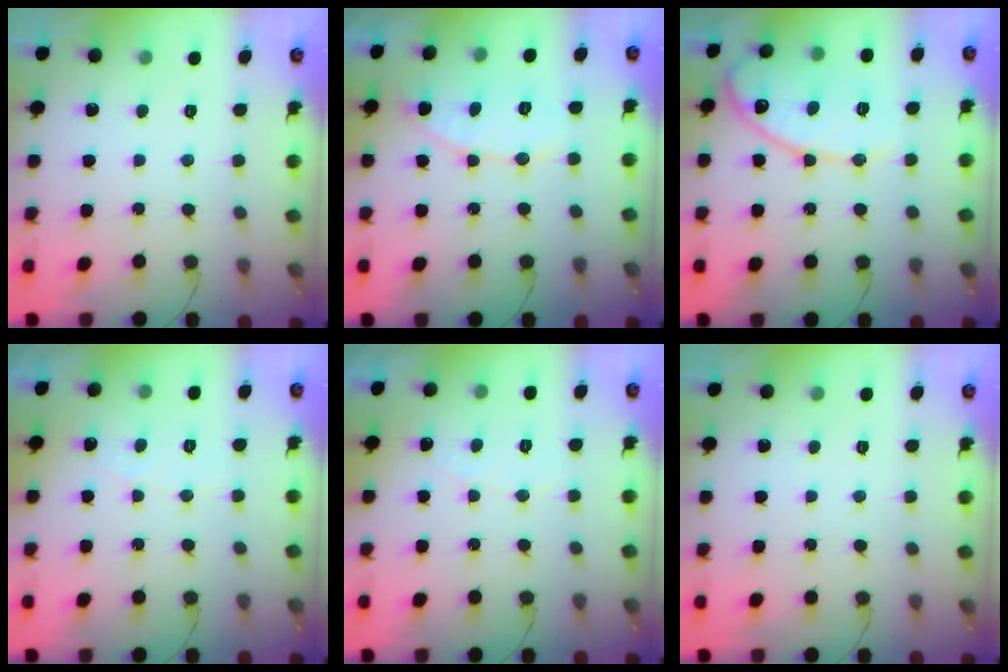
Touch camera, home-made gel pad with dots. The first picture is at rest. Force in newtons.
{"total": 7.2, "press": 7.2, "slide": 0.6}
{"total": 13.8, "press": 13.7, "slide": 0.9}
{"total": 2.8, "press": 2.8, "slide": 0.2}
{"total": 2.8, "press": 2.8, "slide": 0.2}
{"total": 0.0}